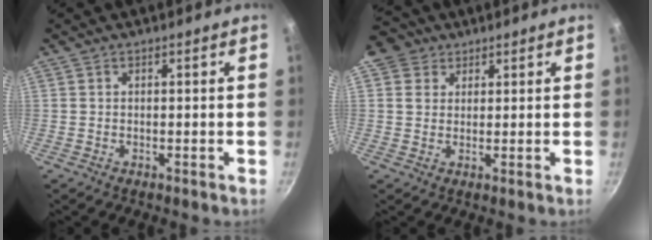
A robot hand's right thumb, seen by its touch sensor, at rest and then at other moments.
{"total": 5.7, "force": [2.7, 4.7, 1.7], "torque": [0.003, 0.002, 0.037]}